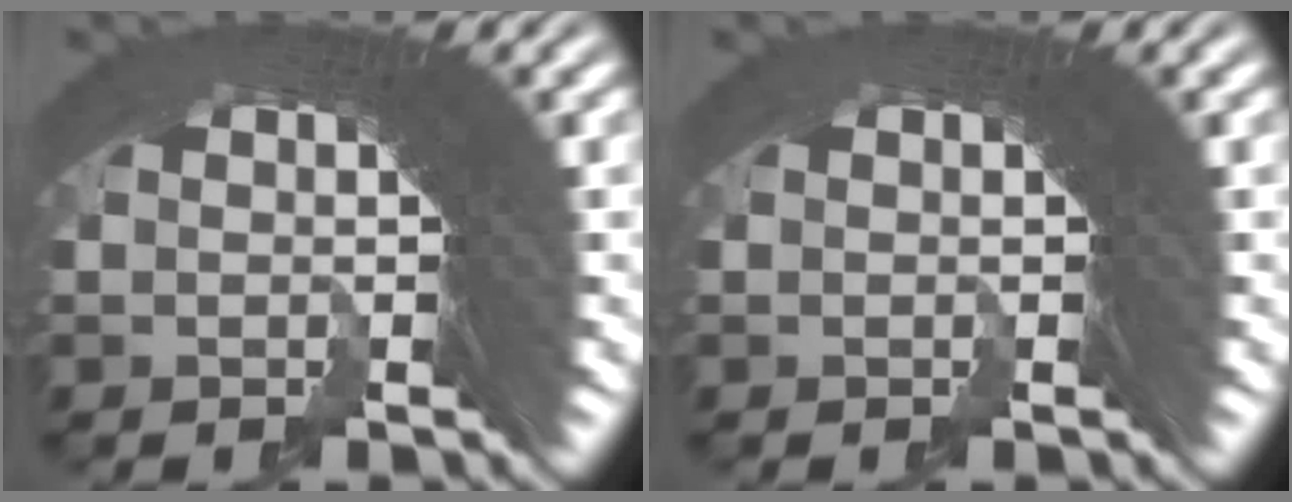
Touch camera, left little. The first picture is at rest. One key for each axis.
{"total": 0.0}